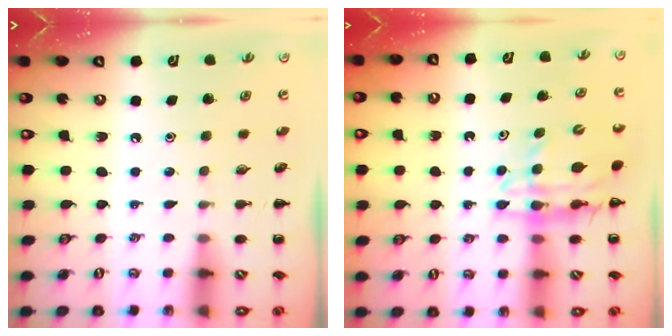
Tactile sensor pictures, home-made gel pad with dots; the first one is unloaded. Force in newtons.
{"total": 13.4, "press": 12.9, "slide": 3.5}